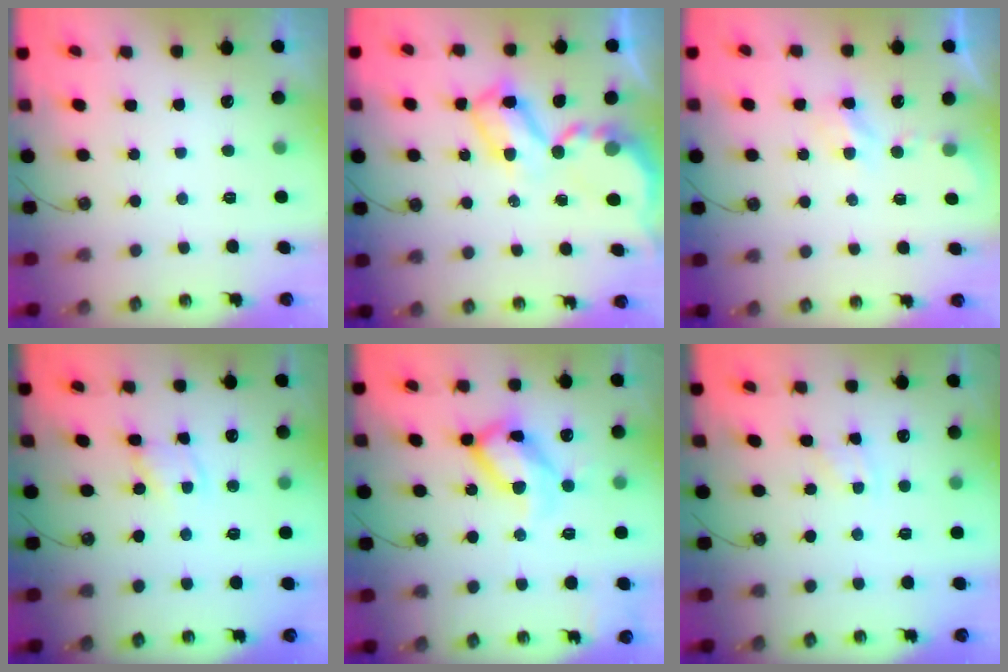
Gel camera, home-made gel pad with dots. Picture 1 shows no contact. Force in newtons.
{"total": 8.6, "press": 8.6, "slide": 0.9}
{"total": 3.4, "press": 3.3, "slide": 0.5}
{"total": 1.9, "press": 1.9, "slide": 0.3}
{"total": 16.7, "press": 16.6, "slide": 1.5}
{"total": 1.9, "press": 1.9, "slide": 0.4}